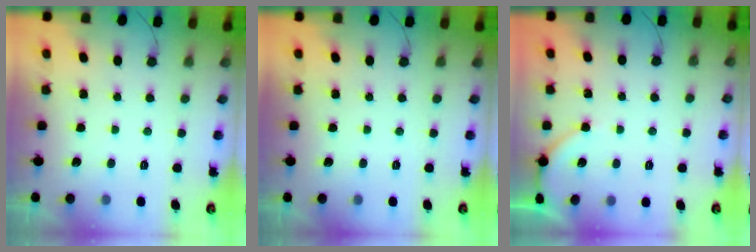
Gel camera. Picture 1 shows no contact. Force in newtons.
{"total": 0.0}
{"total": 4.0, "press": 3.9, "slide": 0.7}